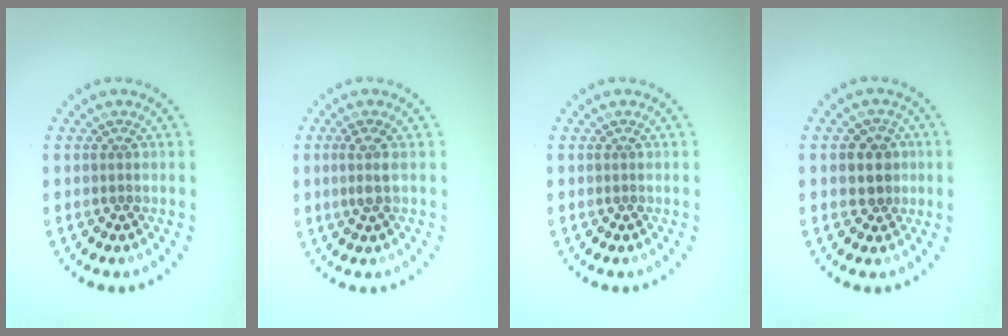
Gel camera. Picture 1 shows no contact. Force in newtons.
{"total": 1.4, "press": 1.2, "slide": 0.8}
{"total": 0.0}
{"total": 2.6, "press": 2.3, "slide": 1.0}